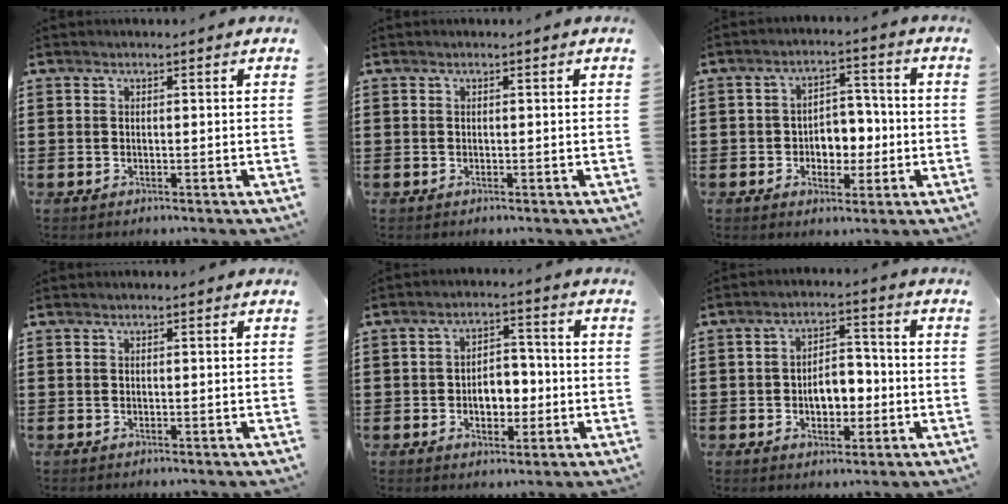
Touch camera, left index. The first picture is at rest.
{"total": 0.0}
{"total": 4.9, "force": [-1.0, 3.8, 2.9], "torque": [-0.057, 0.007, -0.025]}
{"total": 0.0}
{"total": 5.4, "force": [-1.2, 3.4, 4.0], "torque": [-0.063, 0.004, -0.030]}
{"total": 5.7, "force": [-1.3, 3.4, 4.3], "torque": [-0.067, 0.003, -0.031]}